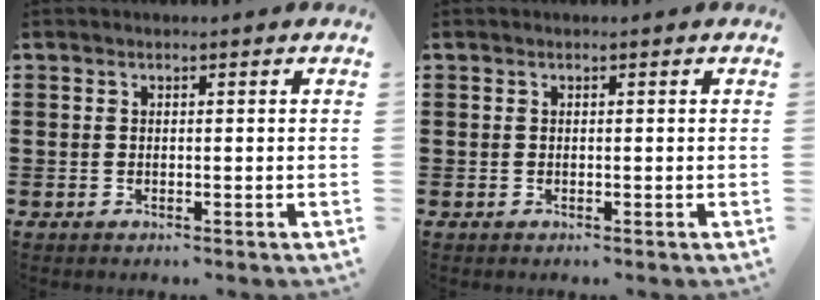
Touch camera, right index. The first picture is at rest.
{"total": 0.0}